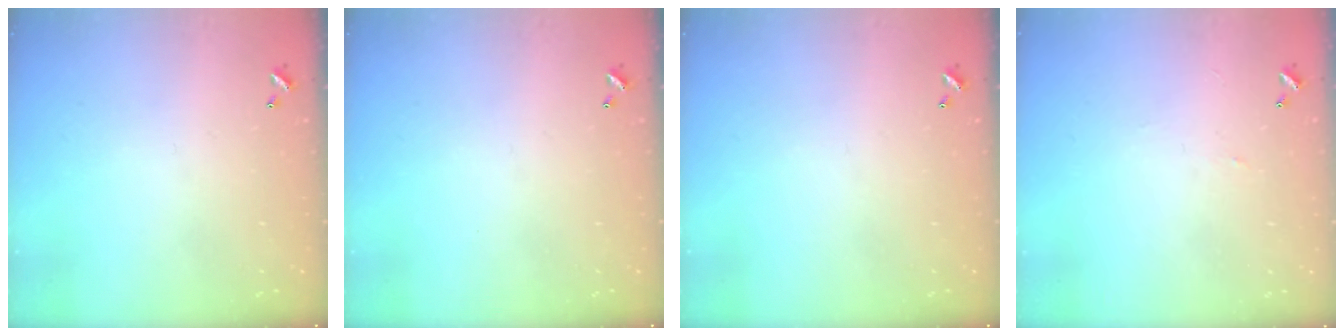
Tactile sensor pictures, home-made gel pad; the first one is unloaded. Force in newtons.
{"total": 0.0}
{"total": 0.0}
{"total": 0.8, "press": 0.7, "slide": 0.3}